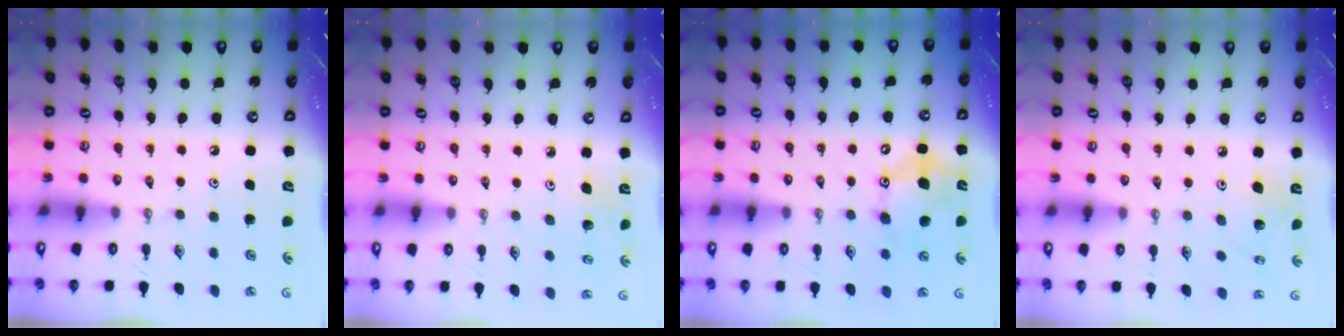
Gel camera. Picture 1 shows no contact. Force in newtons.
{"total": 3.7, "press": 3.7, "slide": 0.3}
{"total": 12.0, "press": 12.0, "slide": 0.3}
{"total": 5.8, "press": 5.4, "slide": 2.2}